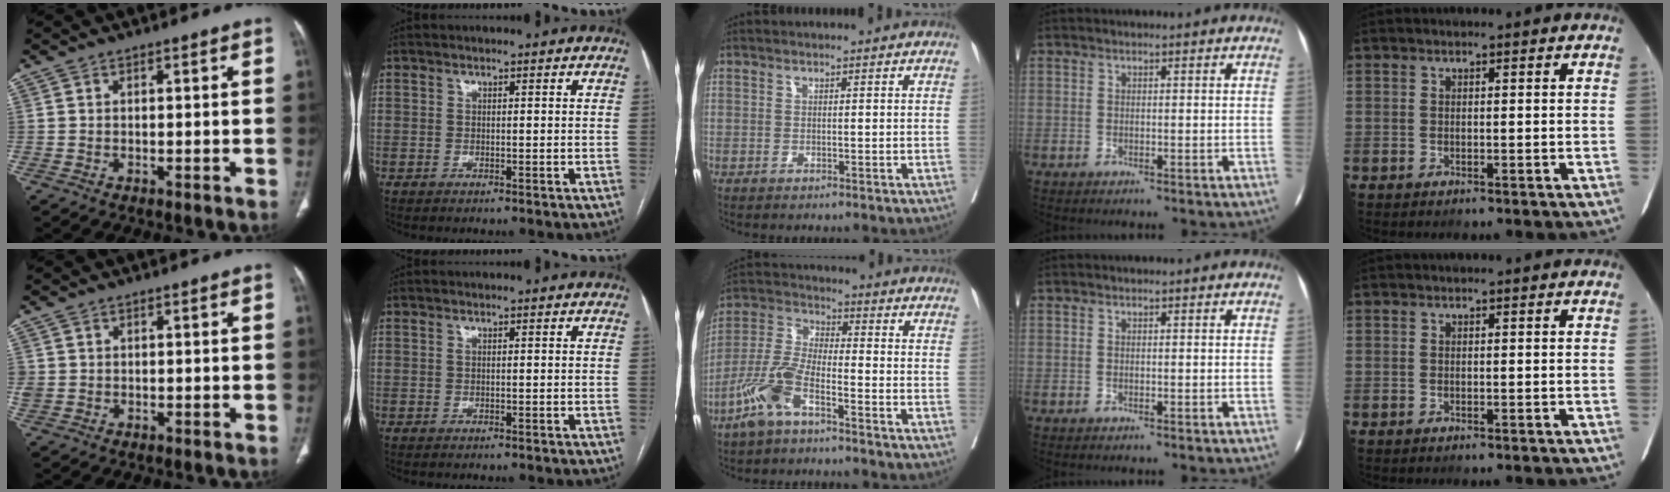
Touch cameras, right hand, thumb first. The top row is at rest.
{"thumb": {"total": 2.1, "force": [0.0, 1.8, 1.0], "torque": [-0.029, 0.006, 0.005]}, "middle": {"total": 8.7, "force": [-5.2, 2.5, 6.5], "torque": [-0.156, -0.003, -0.113]}}